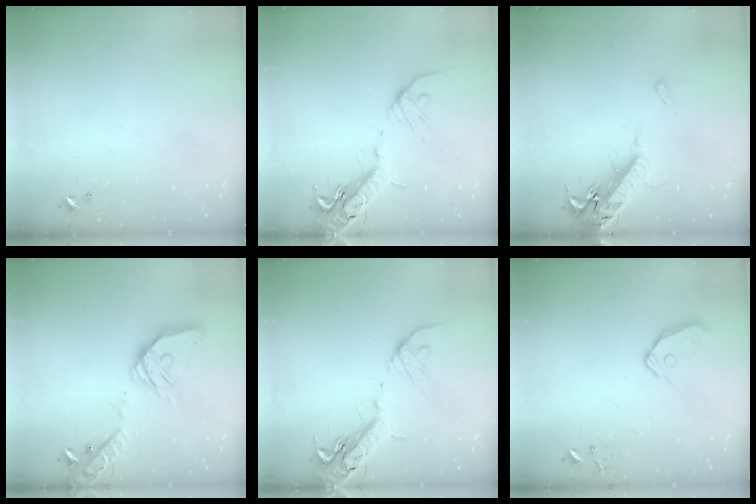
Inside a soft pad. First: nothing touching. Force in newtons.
{"total": 17.9, "press": 17.4, "slide": 4.3}
{"total": 17.4, "press": 16.9, "slide": 4.1}
{"total": 21.9, "press": 21.6, "slide": 3.8}
{"total": 17.9, "press": 17.4, "slide": 4.3}
{"total": 9.3, "press": 9.2, "slide": 1.2}